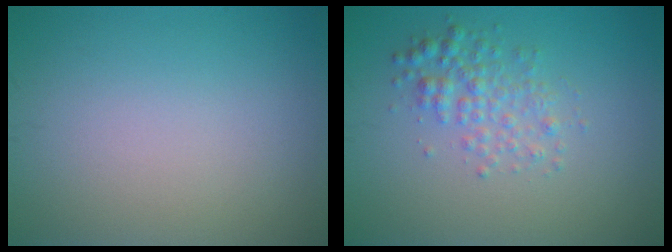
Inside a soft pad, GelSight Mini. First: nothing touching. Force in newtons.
{"total": 2.6, "press": 2.6, "slide": 0.1}